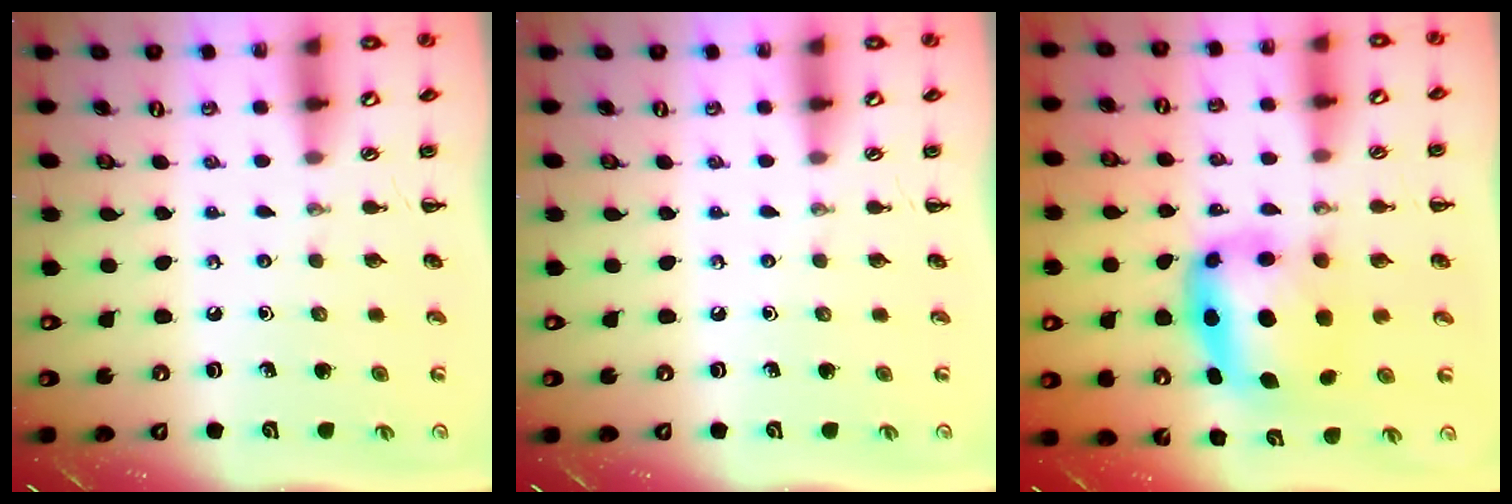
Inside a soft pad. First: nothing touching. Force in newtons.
{"total": 0.0}
{"total": 6.0, "press": 5.9, "slide": 1.4}